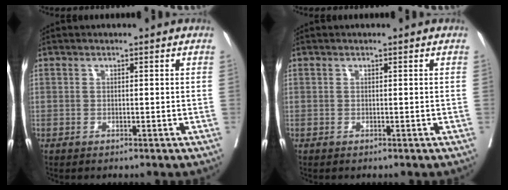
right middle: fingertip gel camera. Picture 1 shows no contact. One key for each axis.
{"total": 0.0}